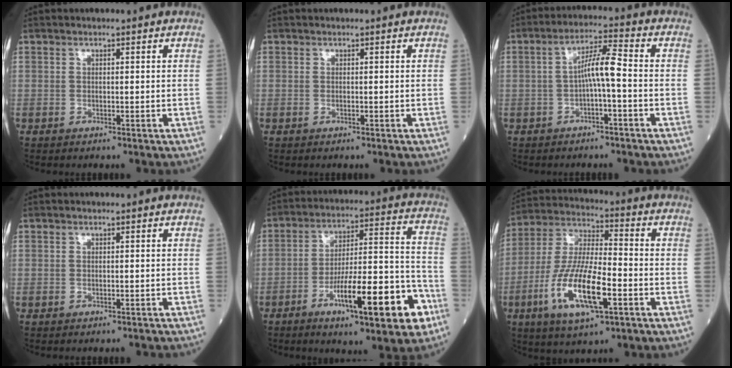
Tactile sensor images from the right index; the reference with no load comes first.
{"total": 0.0}
{"total": 5.4, "force": [-0.9, 0.3, 5.3], "torque": [-0.093, 0.019, -0.016]}
{"total": 1.8, "force": [-1.7, -0.1, 0.2], "torque": [-0.002, -0.005, -0.019]}
{"total": 17.2, "force": [-8.0, 2.8, 15.0], "torque": [-0.221, 0.015, -0.113]}
{"total": 14.8, "force": [-5.3, 3.5, 13.4], "torque": [-0.274, -0.011, -0.096]}